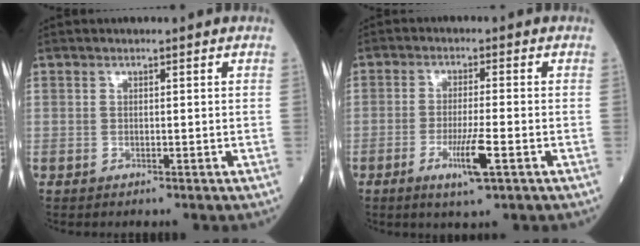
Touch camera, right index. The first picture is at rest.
{"total": 6.0, "force": [-2.4, 0.1, 5.5], "torque": [-0.105, -0.012, -0.040]}